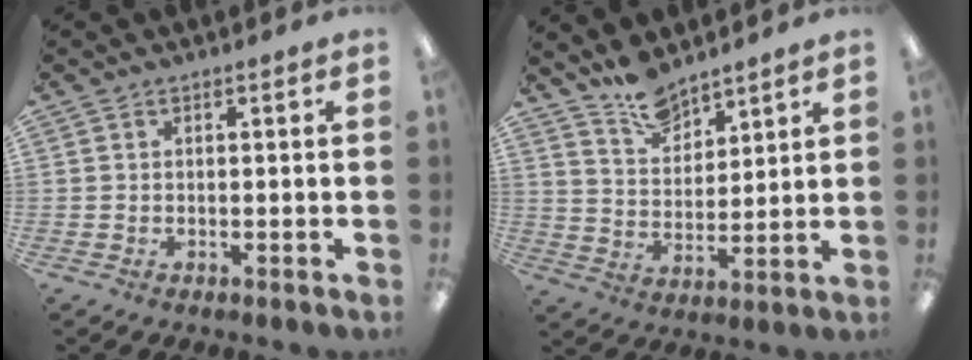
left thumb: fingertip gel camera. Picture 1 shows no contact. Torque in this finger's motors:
{"motor_torque": [-0.11, 0.11, -0.28, -0.35, -0.03]}